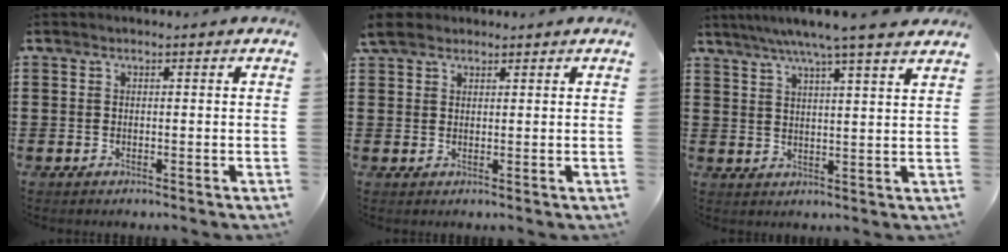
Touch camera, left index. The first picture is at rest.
{"total": 3.2, "force": [2.5, 1.6, 1.1], "torque": [-0.023, 0.006, 0.047]}
{"total": 6.1, "force": [4.9, -0.7, 3.5], "torque": [-0.083, -0.016, 0.082]}